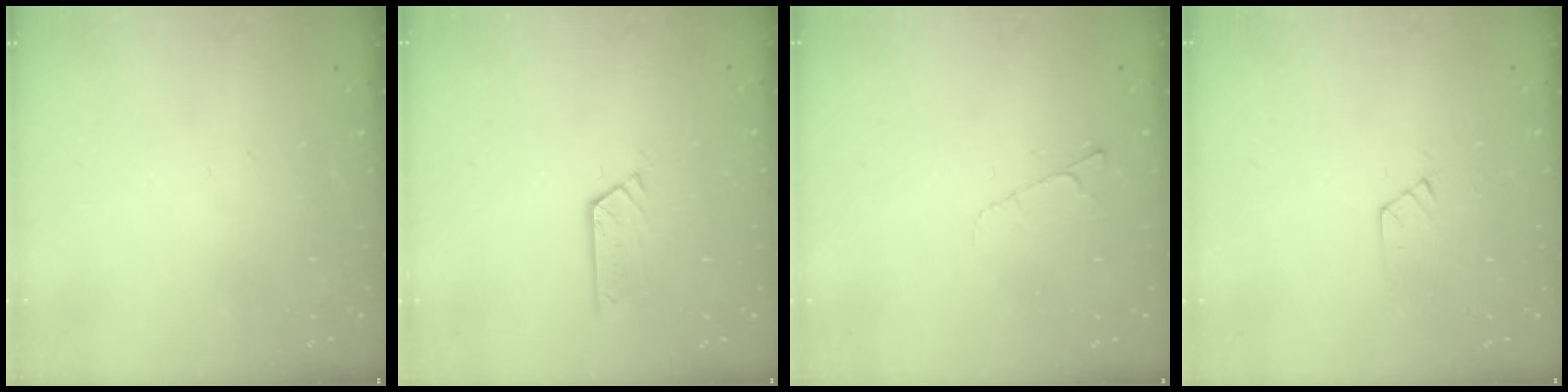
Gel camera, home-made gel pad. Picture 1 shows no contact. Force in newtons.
{"total": 4.8, "press": 4.8, "slide": 0.1}
{"total": 3.2, "press": 3.2, "slide": 0.4}
{"total": 5.1, "press": 5.1, "slide": 0.6}